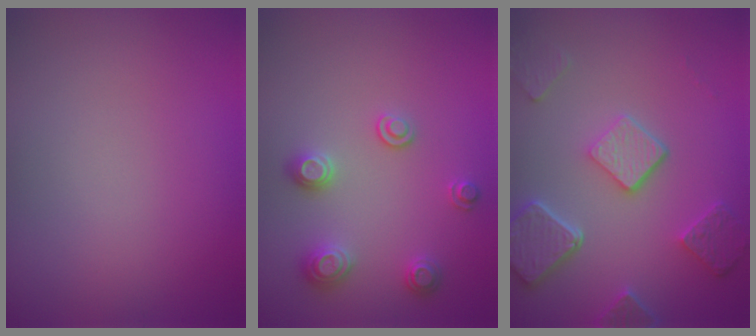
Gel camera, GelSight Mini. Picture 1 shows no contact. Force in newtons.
{"total": 2.4, "press": 2.4, "slide": 0.4}
{"total": 5.3, "press": 4.1, "slide": 3.4}